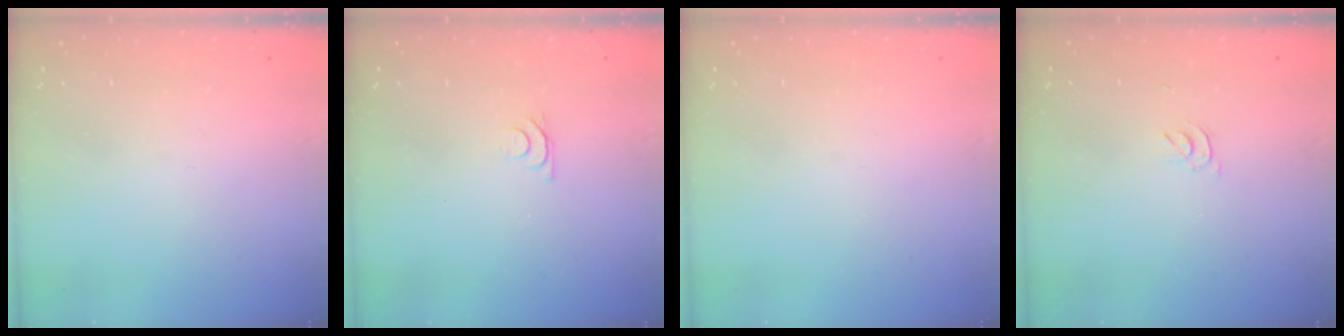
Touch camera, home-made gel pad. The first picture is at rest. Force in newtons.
{"total": 4.2, "press": 4.1, "slide": 0.5}
{"total": 0.0}
{"total": 2.9, "press": 2.9, "slide": 0.5}